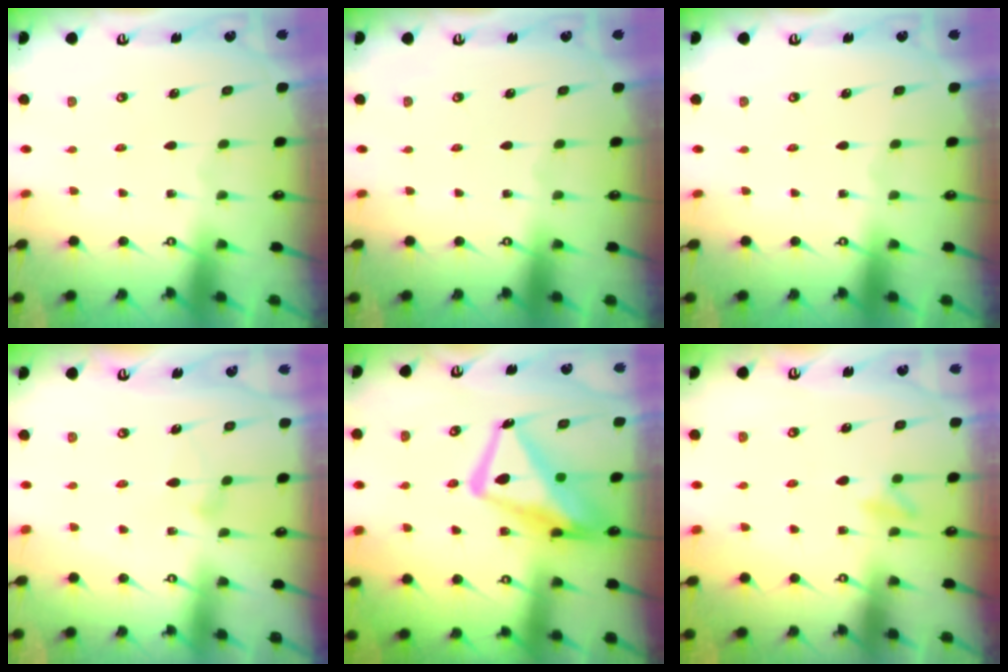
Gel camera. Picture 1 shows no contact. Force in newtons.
{"total": 0.0}
{"total": 0.0}
{"total": 7.8, "press": 7.8, "slide": 0.4}
{"total": 14.2, "press": 14.1, "slide": 1.4}
{"total": 4.5, "press": 4.5, "slide": 0.5}